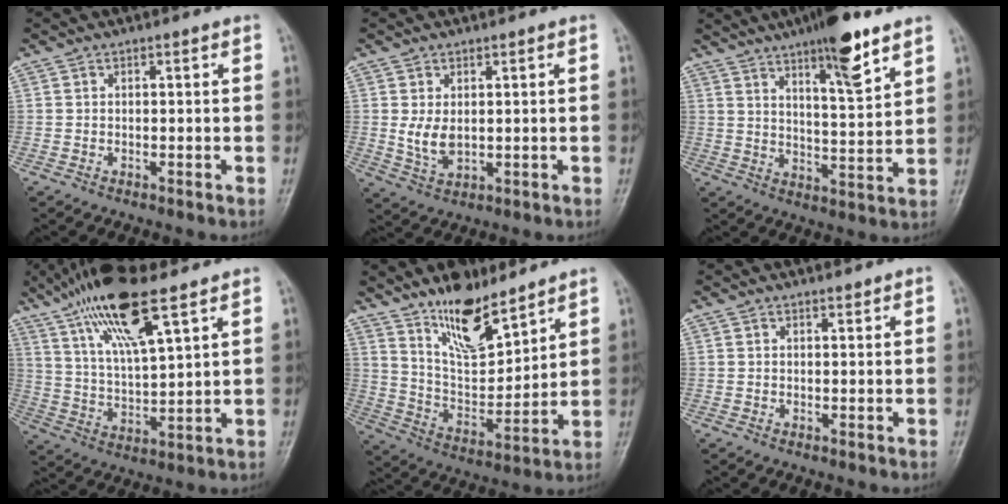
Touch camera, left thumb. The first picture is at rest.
{"total": 4.6, "force": [0.6, 2.8, 3.5], "torque": [-0.060, -0.011, 0.019]}
{"total": 12.6, "force": [8.2, 2.5, 9.2], "torque": [-0.132, -0.044, 0.129]}
{"total": 16.1, "force": [9.7, 4.1, 12.2], "torque": [-0.222, -0.030, 0.187]}
{"total": 11.4, "force": [8.2, 4.8, 6.3], "torque": [-0.081, -0.068, 0.153]}
{"total": 0.8, "force": [0.7, 0.2, 0.2], "torque": [-0.004, -0.006, 0.010]}